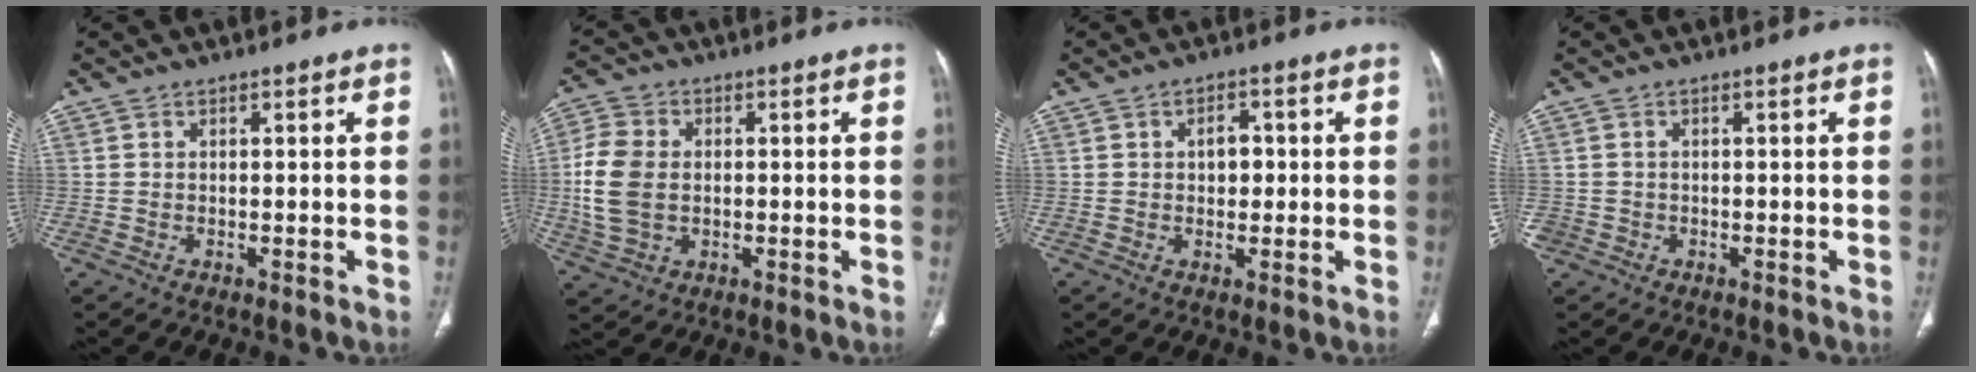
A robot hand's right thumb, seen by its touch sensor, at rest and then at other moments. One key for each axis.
{"total": 10.3, "fx": -0.2, "fy": 7.3, "fz": 7.2, "tx": -0.159, "ty": 0.006, "tz": -0.004}
{"total": 3.5, "fx": 0.3, "fy": 2.5, "fz": 2.5, "tx": -0.020, "ty": 0.006, "tz": 0.003}
{"total": 1.8, "fx": -0.7, "fy": 1.7, "fz": 0.4, "tx": -0.003, "ty": 0.007, "tz": -0.014}